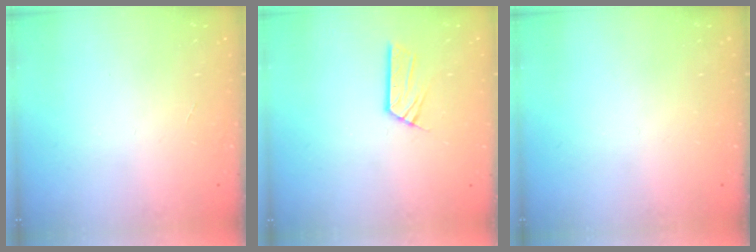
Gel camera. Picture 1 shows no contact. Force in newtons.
{"total": 7.1, "press": 7.1, "slide": 0.5}
{"total": 0.0}